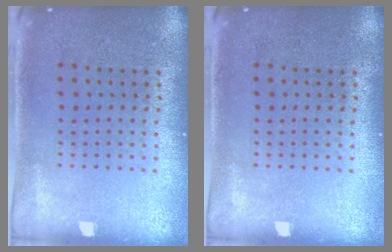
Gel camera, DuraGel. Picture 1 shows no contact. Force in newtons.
{"total": 0.0}